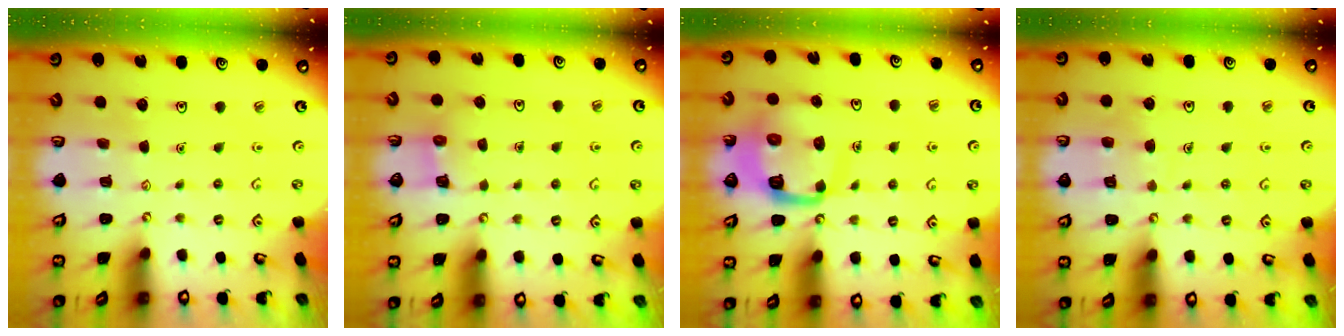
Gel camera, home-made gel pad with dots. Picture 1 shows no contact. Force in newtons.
{"total": 2.5, "press": 2.5, "slide": 0.1}
{"total": 12.5, "press": 12.4, "slide": 1.5}
{"total": 6.1, "press": 6.1, "slide": 0.5}